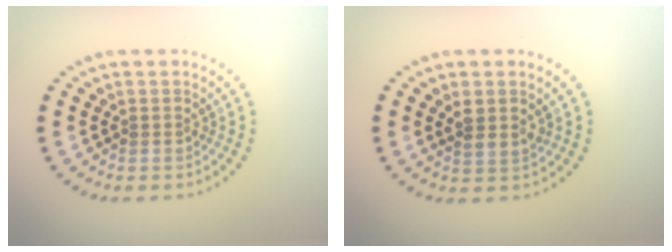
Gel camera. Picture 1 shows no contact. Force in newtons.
{"total": 1.9, "press": 1.7, "slide": 0.8}